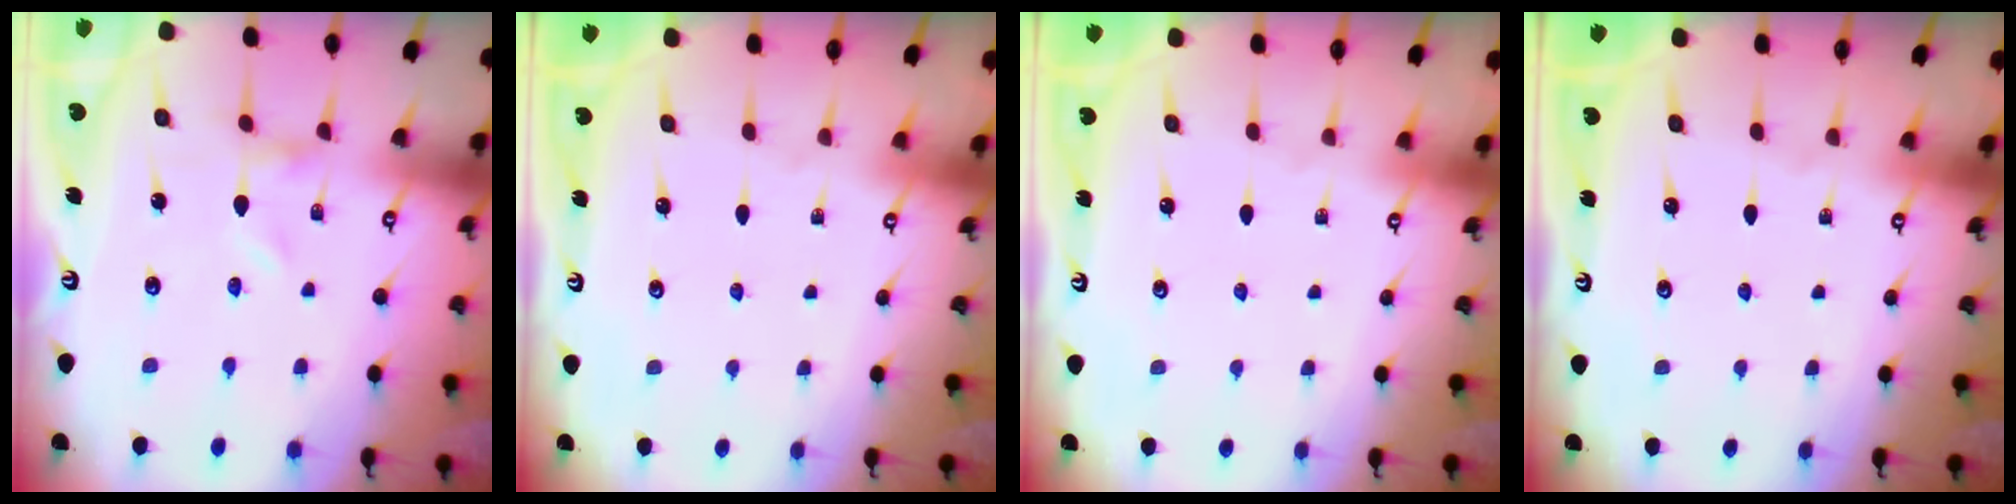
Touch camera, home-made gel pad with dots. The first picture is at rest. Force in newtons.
{"total": 0.0}
{"total": 0.0}
{"total": 0.0}